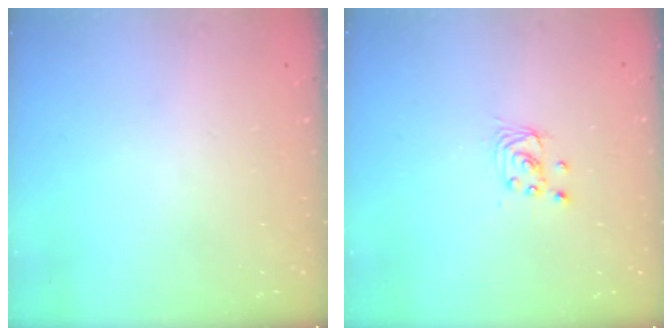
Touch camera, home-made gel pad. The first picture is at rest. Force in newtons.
{"total": 2.4, "press": 2.4, "slide": 0.2}